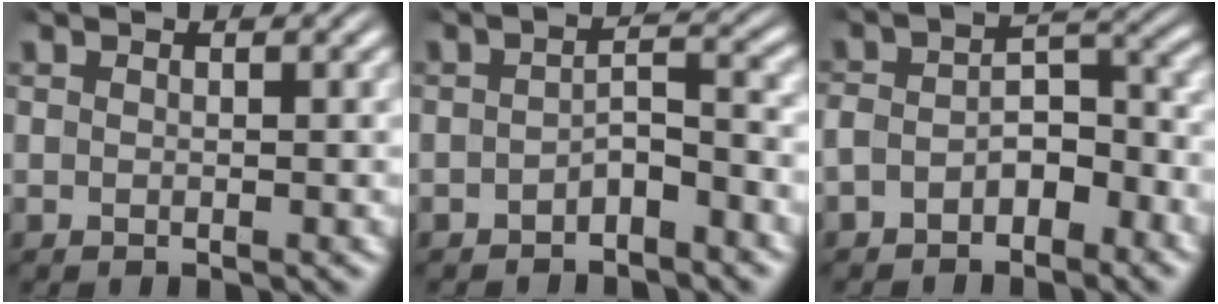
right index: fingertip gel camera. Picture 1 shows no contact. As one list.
[{"total": 2.2, "force": [-1.7, 0.6, 1.3], "torque": [-0.015, -0.009, -0.026]}, {"total": 4.2, "force": [-2.7, 2.3, 2.2], "torque": [-0.039, -0.011, -0.039]}]